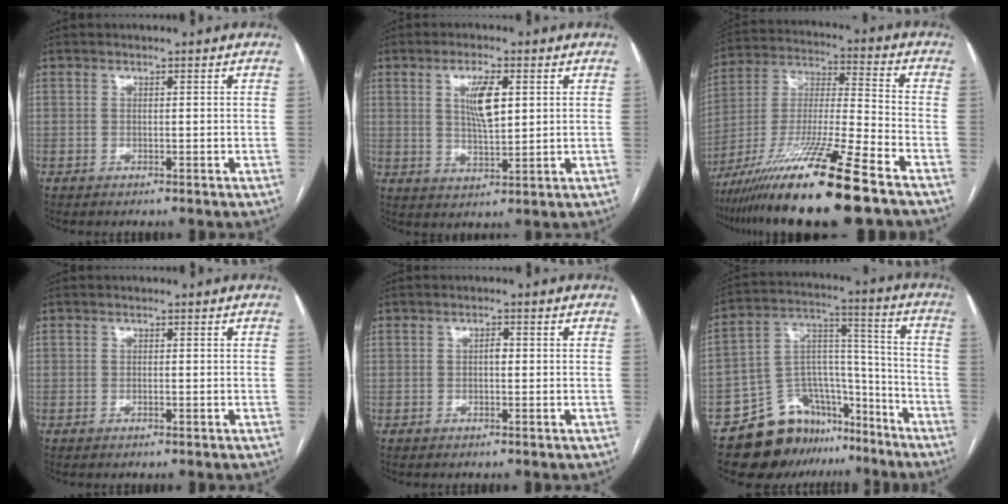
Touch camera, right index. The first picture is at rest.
{"total": 6.1, "force": [1.8, 1.5, 5.7], "torque": [-0.105, -0.001, 0.036]}
{"total": 19.2, "force": [-13.4, -0.6, 13.8], "torque": [-0.275, -0.036, -0.242]}
{"total": 0.6, "force": [-0.2, 0.2, 0.5], "torque": [-0.011, -0.001, -0.002]}
{"total": 1.2, "force": [-0.1, 0.6, 1.1], "torque": [-0.014, 0.004, -0.003]}
{"total": 15.3, "force": [-12.0, 8.4, 4.5], "torque": [-0.060, 0.076, -0.195]}